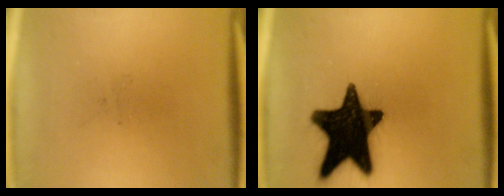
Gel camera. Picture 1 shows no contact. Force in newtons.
{"total": 18.9}